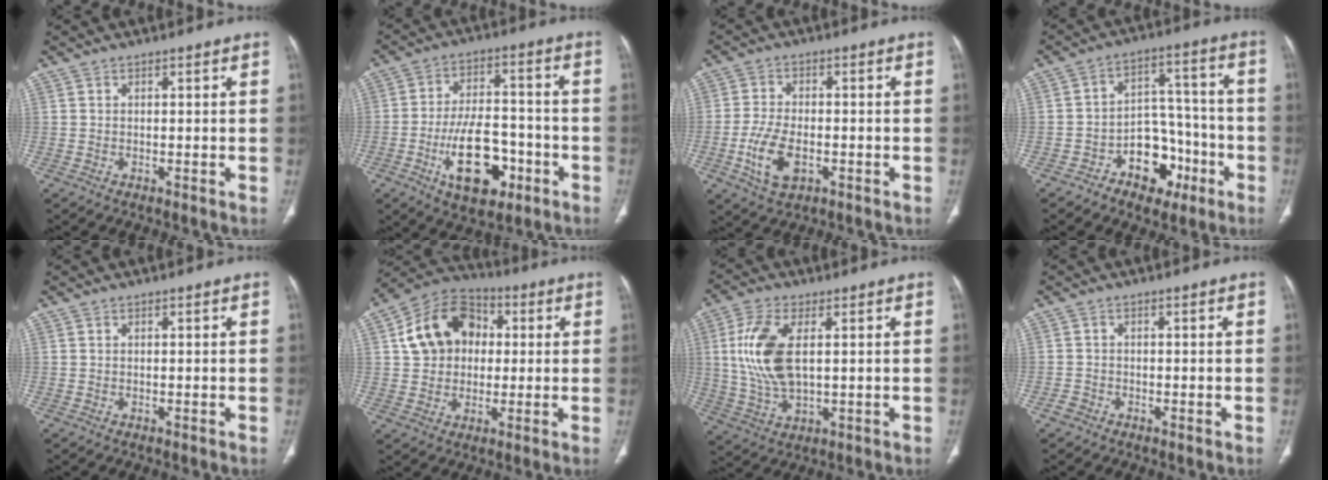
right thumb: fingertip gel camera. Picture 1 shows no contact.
{"total": 14.6, "force": [-5.8, 7.9, 10.8], "torque": [-0.152, 0.030, -0.090]}
{"total": 8.3, "force": [-2.6, 4.6, 6.4], "torque": [-0.128, 0.006, -0.044]}
{"total": 11.6, "force": [-5.6, 7.9, 6.3], "torque": [-0.046, 0.061, -0.084]}
{"total": 0.0}
{"total": 14.6, "force": [2.5, 11.6, 8.5], "torque": [-0.119, 0.021, 0.033]}
{"total": 12.3, "force": [2.1, 6.1, 10.5], "torque": [-0.230, -0.007, 0.048]}
{"total": 0.7, "force": [-0.4, 0.5, 0.0], "torque": [0.000, 0.003, -0.013]}